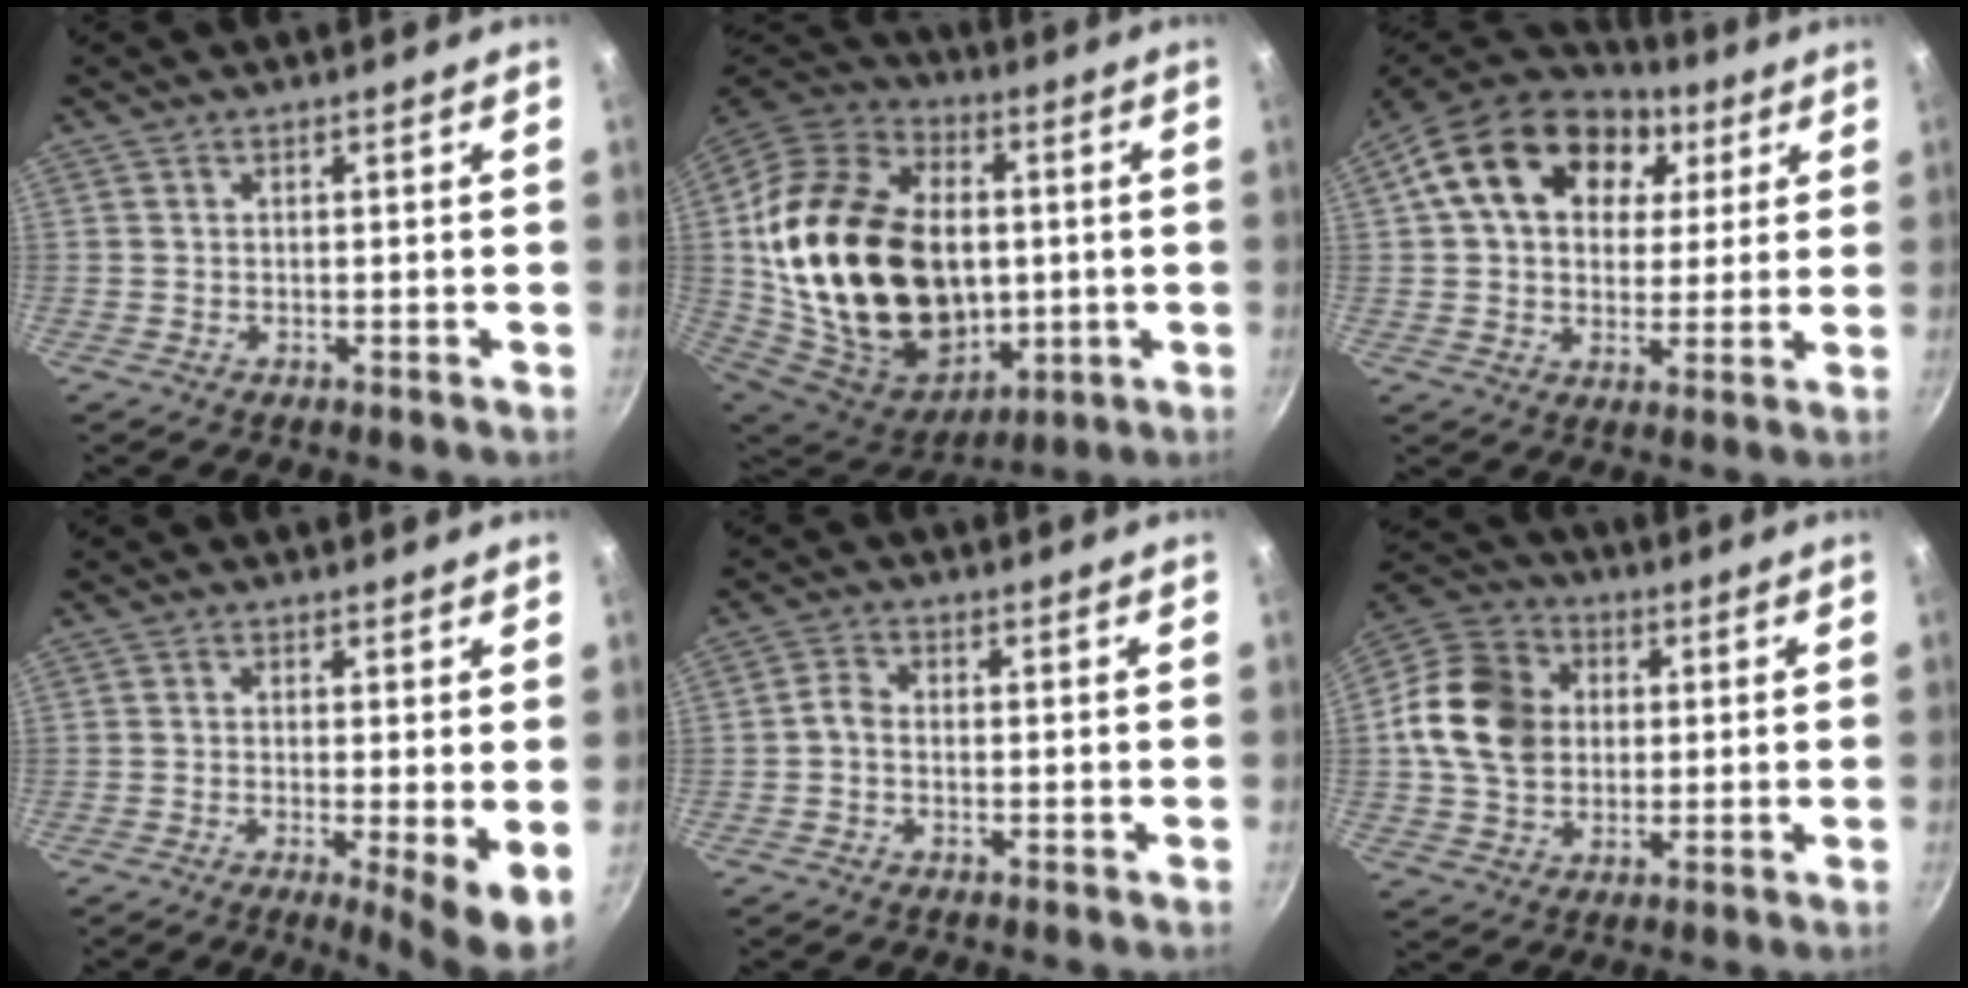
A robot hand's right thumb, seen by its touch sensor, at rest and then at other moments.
{"total": 34.5, "force": [1.4, 23.4, 25.3], "torque": [-0.445, -0.001, 0.034]}
{"total": 20.3, "force": [6.9, 14.5, 12.4], "torque": [-0.207, 0.011, 0.105]}
{"total": 6.6, "force": [-0.9, 0.9, 6.5], "torque": [-0.093, -0.015, -0.012]}
{"total": 2.2, "force": [-1.0, 1.4, 1.3], "torque": [-0.033, 0.014, -0.028]}
{"total": 14.9, "force": [1.4, 12.0, 8.7], "torque": [-0.138, 0.017, 0.013]}